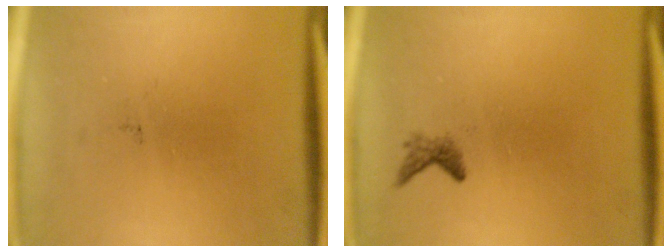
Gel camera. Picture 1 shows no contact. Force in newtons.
{"total": 1.1}